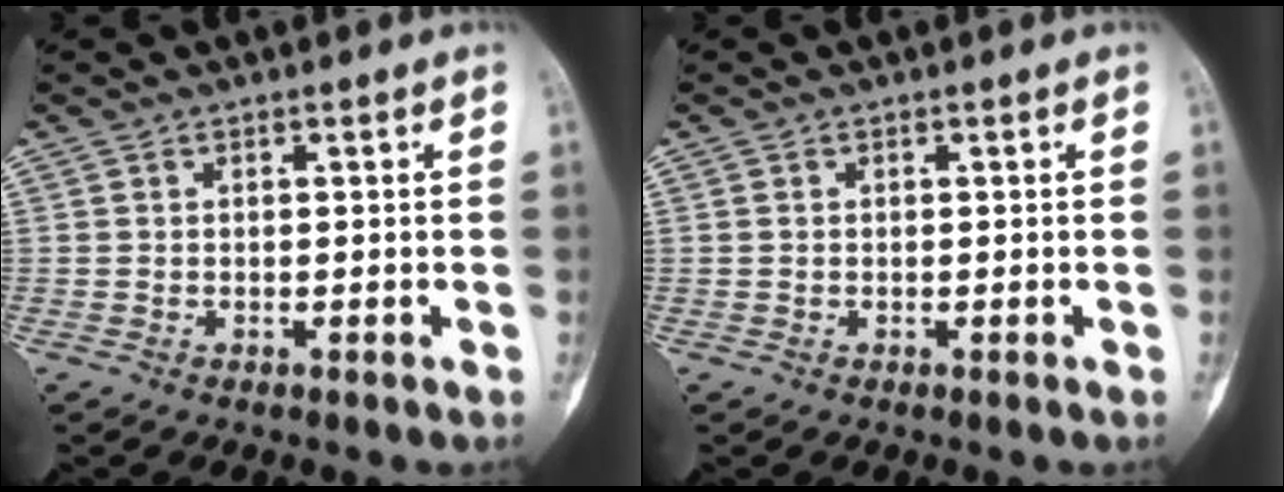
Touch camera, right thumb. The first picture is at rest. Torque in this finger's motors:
{"motor_torque": [-0.22, 0.06, 0.16, 0.05, 0.06]}